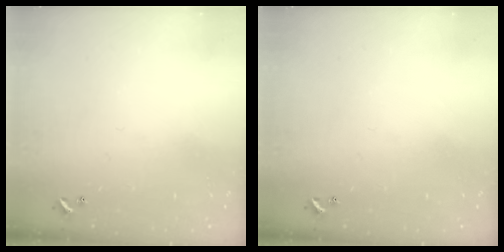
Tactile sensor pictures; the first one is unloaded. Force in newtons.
{"total": 0.0}